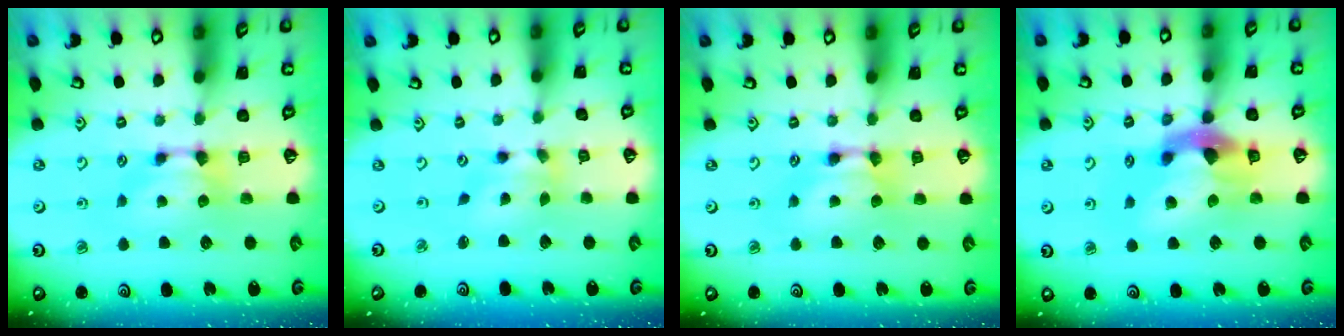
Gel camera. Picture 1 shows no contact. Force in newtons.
{"total": 3.4, "press": 3.0, "slide": 1.7}
{"total": 1.9, "press": 1.9, "slide": 0.2}
{"total": 7.7, "press": 7.3, "slide": 2.5}